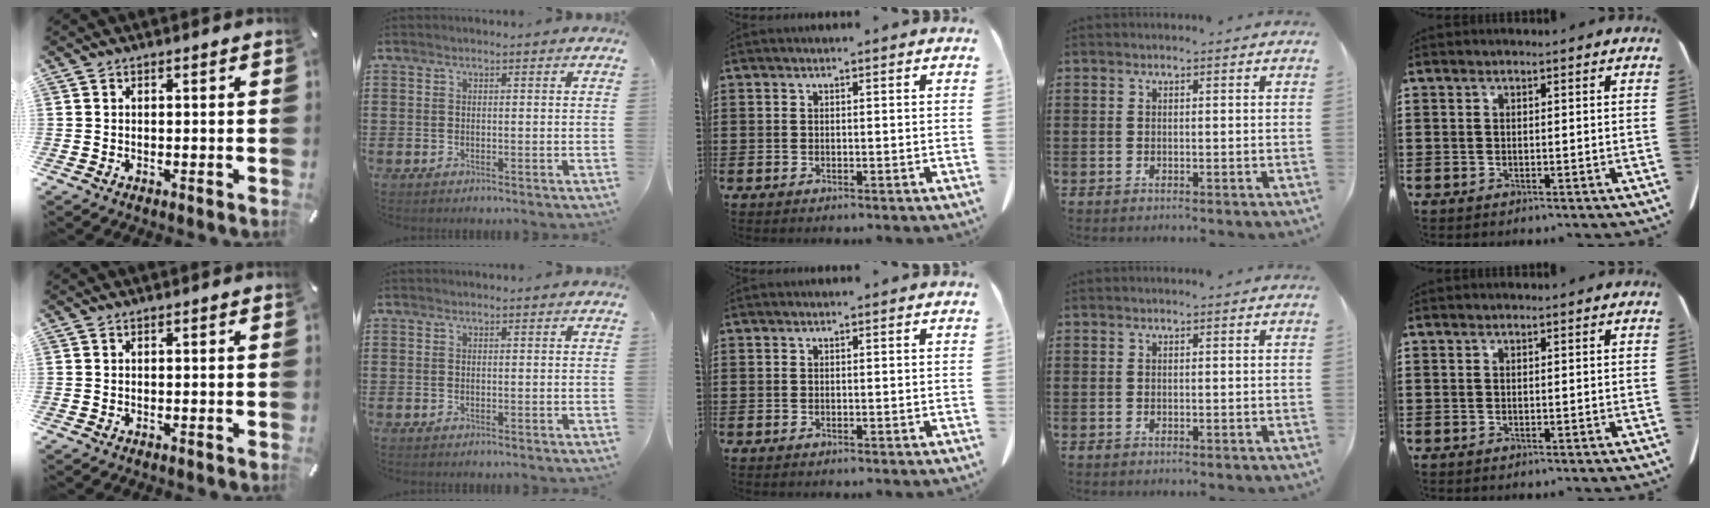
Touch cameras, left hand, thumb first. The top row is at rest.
{}